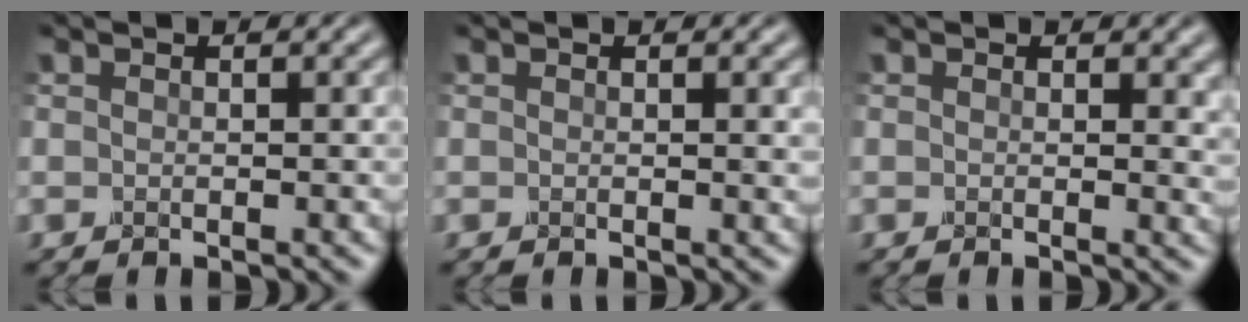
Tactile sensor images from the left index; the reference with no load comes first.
{"total": 0.7, "force": [0.1, 0.1, 0.7], "torque": [-0.014, -0.005, 0.000]}
{"total": 2.1, "force": [0.2, 1.0, 1.8], "torque": [-0.033, -0.006, 0.001]}